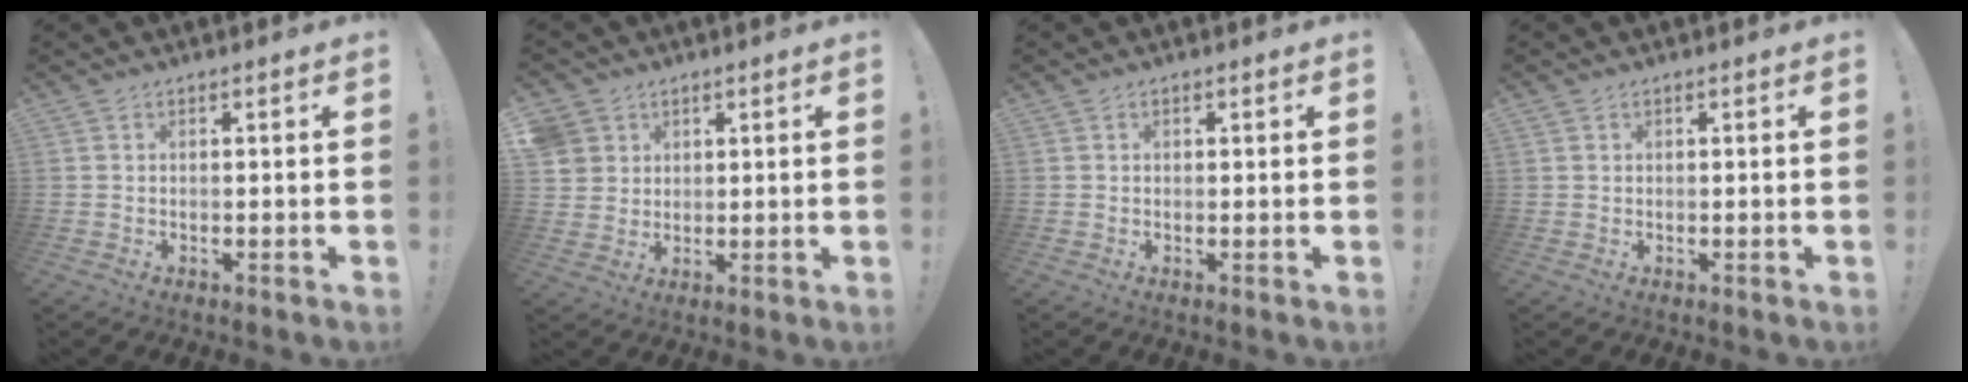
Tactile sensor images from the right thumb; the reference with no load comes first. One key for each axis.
{"total": 5.1, "fx": 2.6, "fy": 4.3, "fz": 0.7, "tx": -0.012, "ty": -0.014, "tz": 0.052}
{"total": 0.5, "fx": 0.3, "fy": 0.4, "fz": 0.2, "tx": 0.002, "ty": 0.001, "tz": 0.003}
{"total": 0.6, "fx": 0.4, "fy": 0.4, "fz": 0.3, "tx": -0.011, "ty": 0.003, "tz": 0.009}